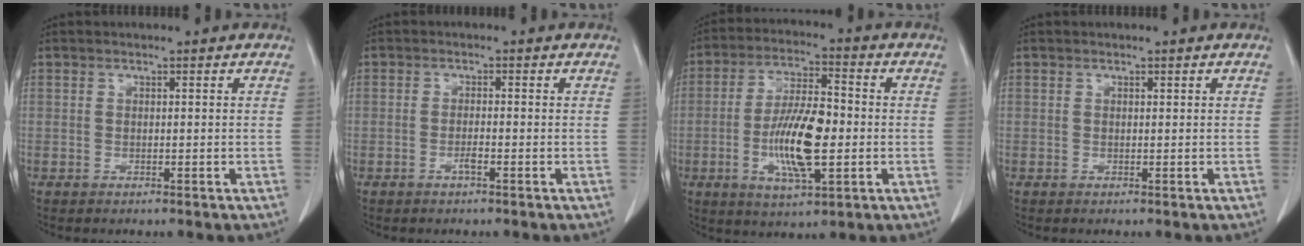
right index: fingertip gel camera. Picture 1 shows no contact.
{"total": 0.9, "force": [-0.5, 0.0, 0.8], "torque": [-0.015, 0.001, -0.010]}
{"total": 12.1, "force": [-2.0, 3.4, 11.4], "torque": [-0.219, -0.001, -0.035]}
{"total": 0.0}